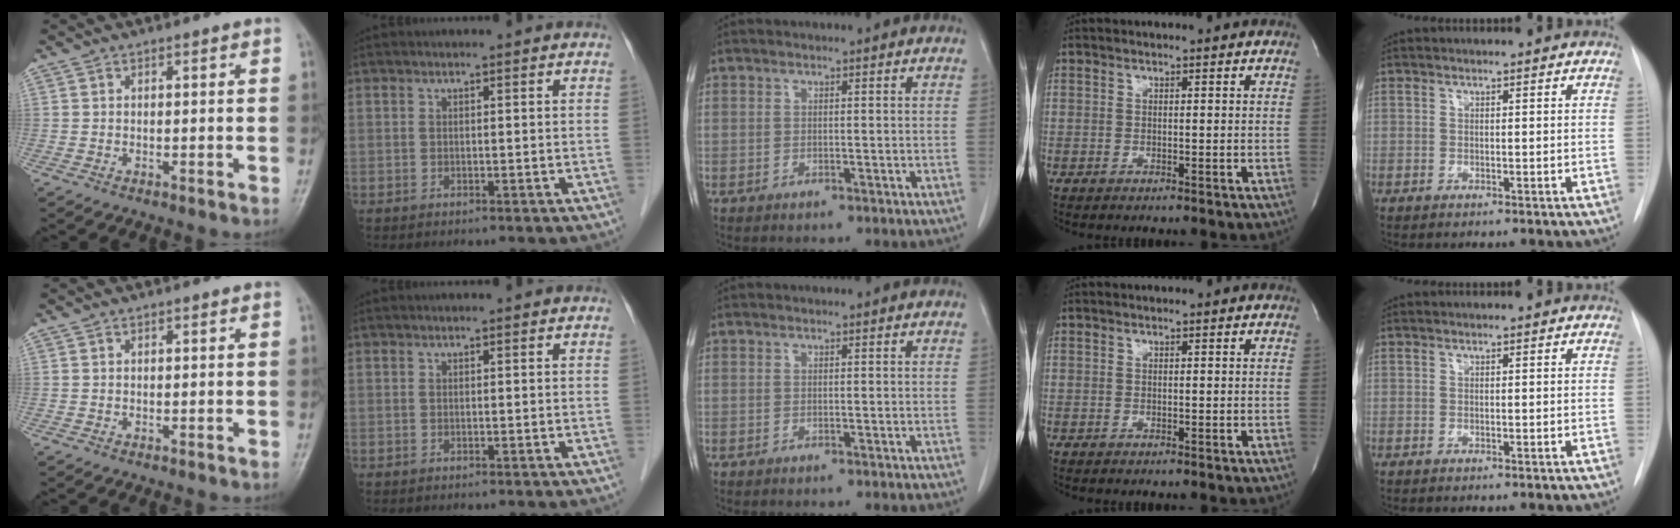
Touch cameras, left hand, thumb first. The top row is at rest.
{}